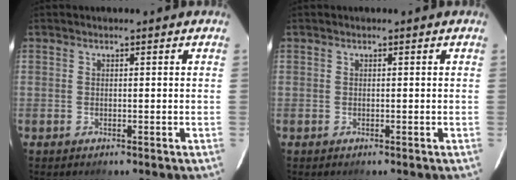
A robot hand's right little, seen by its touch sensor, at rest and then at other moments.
{"total": 0.0}